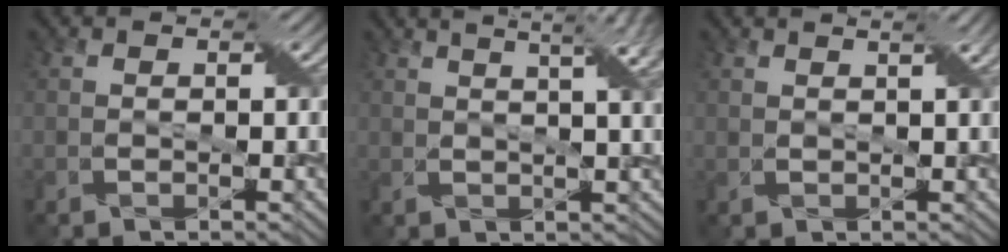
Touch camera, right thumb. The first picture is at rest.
{"total": 9.7, "force": [5.3, 2.8, 7.6], "torque": [-0.090, 0.043, 0.051]}
{"total": 3.2, "force": [2.1, 0.6, 2.4], "torque": [-0.032, 0.006, 0.024]}